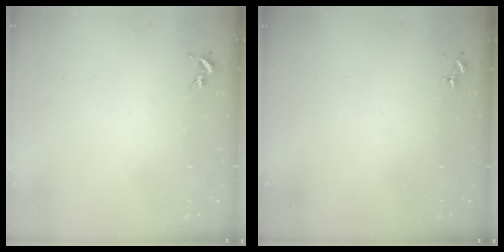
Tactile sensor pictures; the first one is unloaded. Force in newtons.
{"total": 0.0}